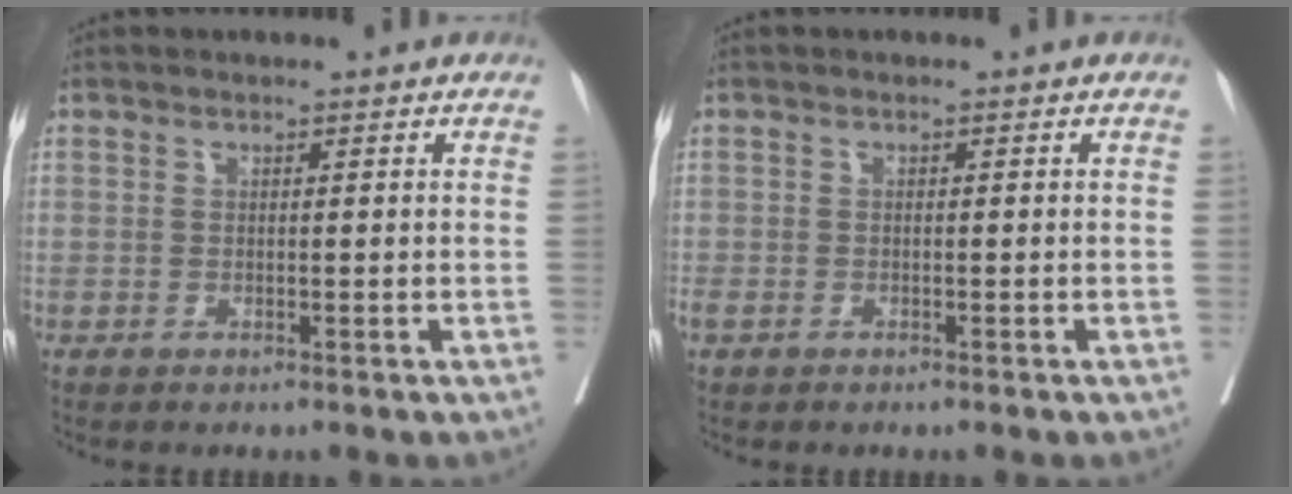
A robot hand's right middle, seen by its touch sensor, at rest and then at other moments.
{"total": 1.2, "force": [-0.7, 0.4, 0.8], "torque": [-0.029, 0.002, -0.010]}